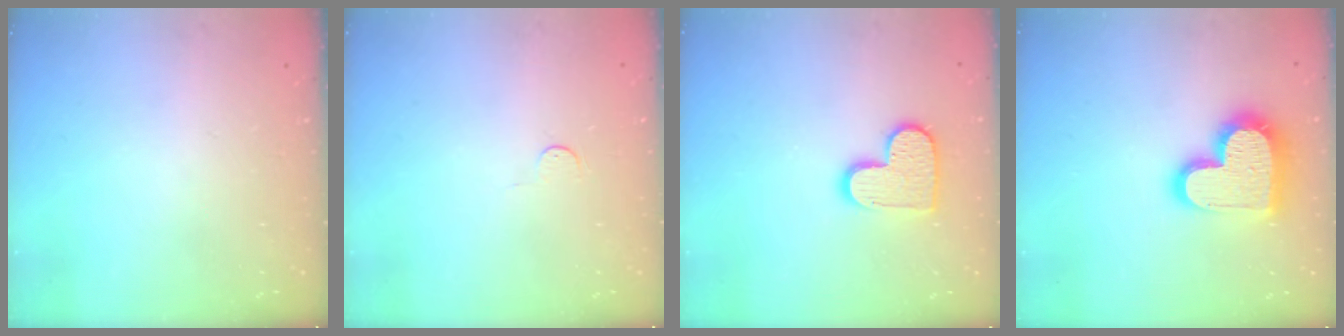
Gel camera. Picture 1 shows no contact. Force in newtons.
{"total": 3.4, "press": 3.4, "slide": 0.3}
{"total": 11.7, "press": 11.6, "slide": 0.8}
{"total": 18.9, "press": 18.9, "slide": 1.3}